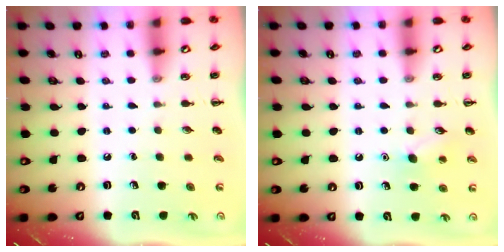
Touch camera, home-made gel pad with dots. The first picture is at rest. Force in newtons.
{"total": 8.6, "press": 8.3, "slide": 2.1}